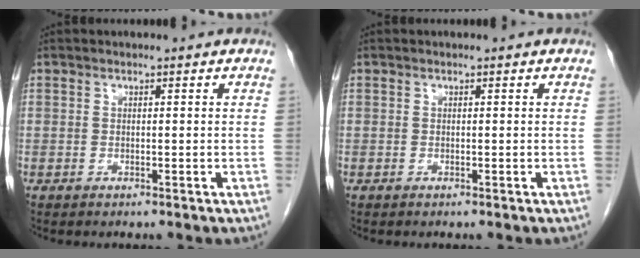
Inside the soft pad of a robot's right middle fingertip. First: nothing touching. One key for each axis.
{"total": 0.0}